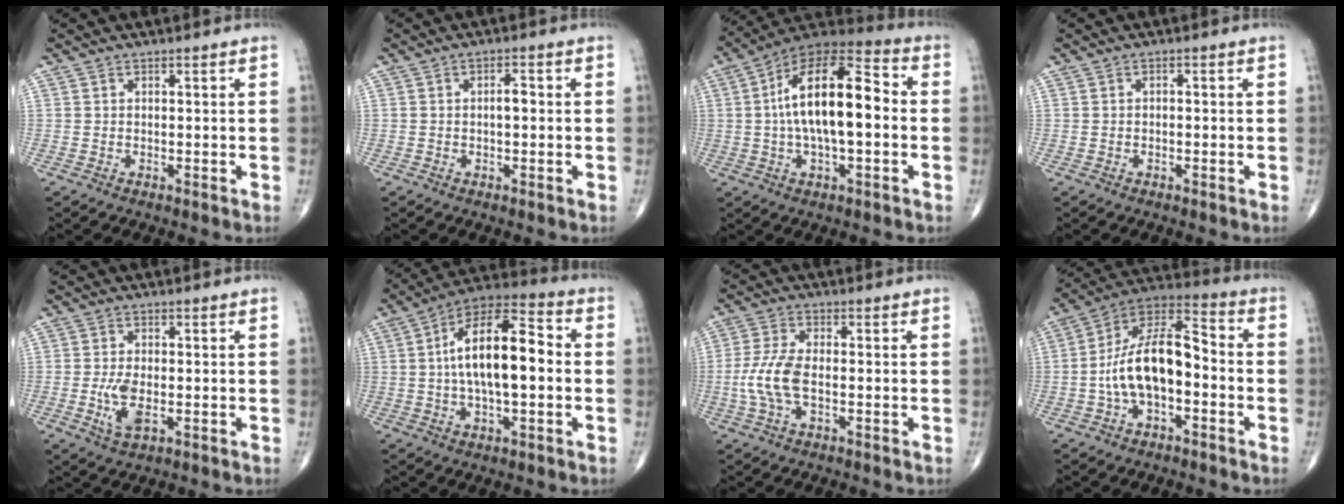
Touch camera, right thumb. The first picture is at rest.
{"total": 2.1, "force": [-0.1, 1.0, 1.9], "torque": [-0.026, 0.004, -0.006]}
{"total": 18.8, "force": [0.4, 8.0, 17.1], "torque": [-0.283, 0.039, -0.004]}
{"total": 0.6, "force": [-0.2, 0.4, 0.4], "torque": [-0.005, 0.004, -0.008]}
{"total": 5.3, "force": [-1.2, 2.4, 4.6], "torque": [-0.097, -0.005, -0.020]}
{"total": 16.7, "force": [0.4, 7.0, 15.2], "torque": [-0.253, 0.035, -0.003]}
{"total": 7.3, "force": [-1.4, 3.0, 6.5], "torque": [-0.162, 0.010, -0.029]}
{"total": 15.3, "force": [-2.6, 7.5, 13.1], "torque": [-0.234, 0.052, -0.054]}